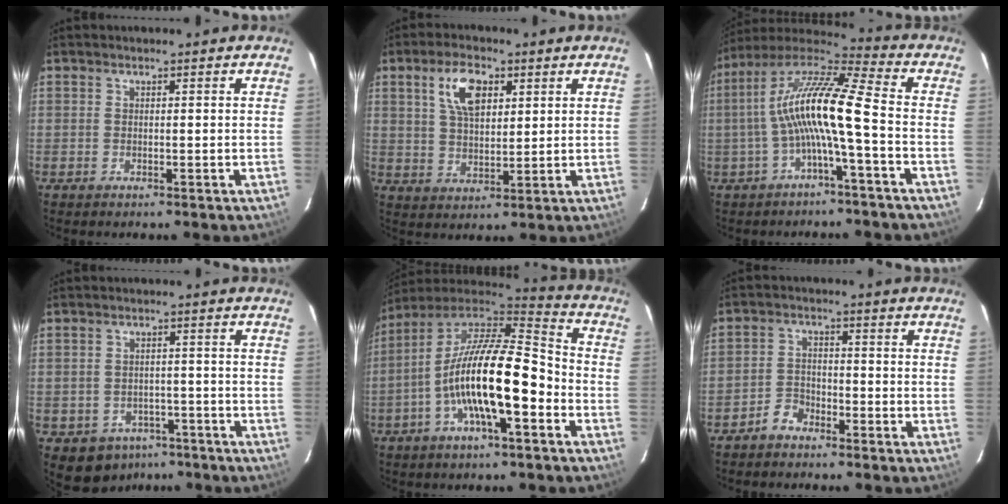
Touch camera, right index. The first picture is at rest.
{"total": 8.4, "force": [3.6, 4.1, 6.4], "torque": [-0.121, 0.015, 0.069]}
{"total": 13.8, "force": [-2.4, 0.9, 13.6], "torque": [-0.262, 0.017, -0.050]}
{"total": 7.2, "force": [-4.4, 5.4, 1.7], "torque": [-0.044, 0.020, -0.043]}
{"total": 17.6, "force": [-6.0, 4.7, 15.9], "torque": [-0.291, -0.008, -0.118]}
{"total": 3.8, "force": [-3.2, 1.8, 0.9], "torque": [-0.030, 0.013, -0.061]}